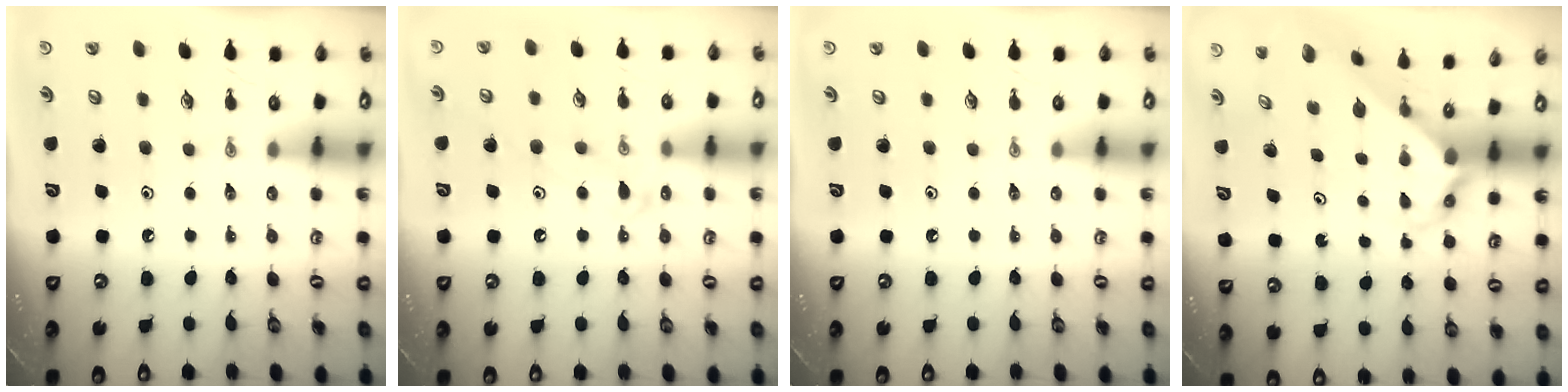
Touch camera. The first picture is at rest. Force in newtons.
{"total": 10.6, "press": 10.5, "slide": 1.0}
{"total": 0.0}
{"total": 3.5, "press": 3.5, "slide": 0.2}